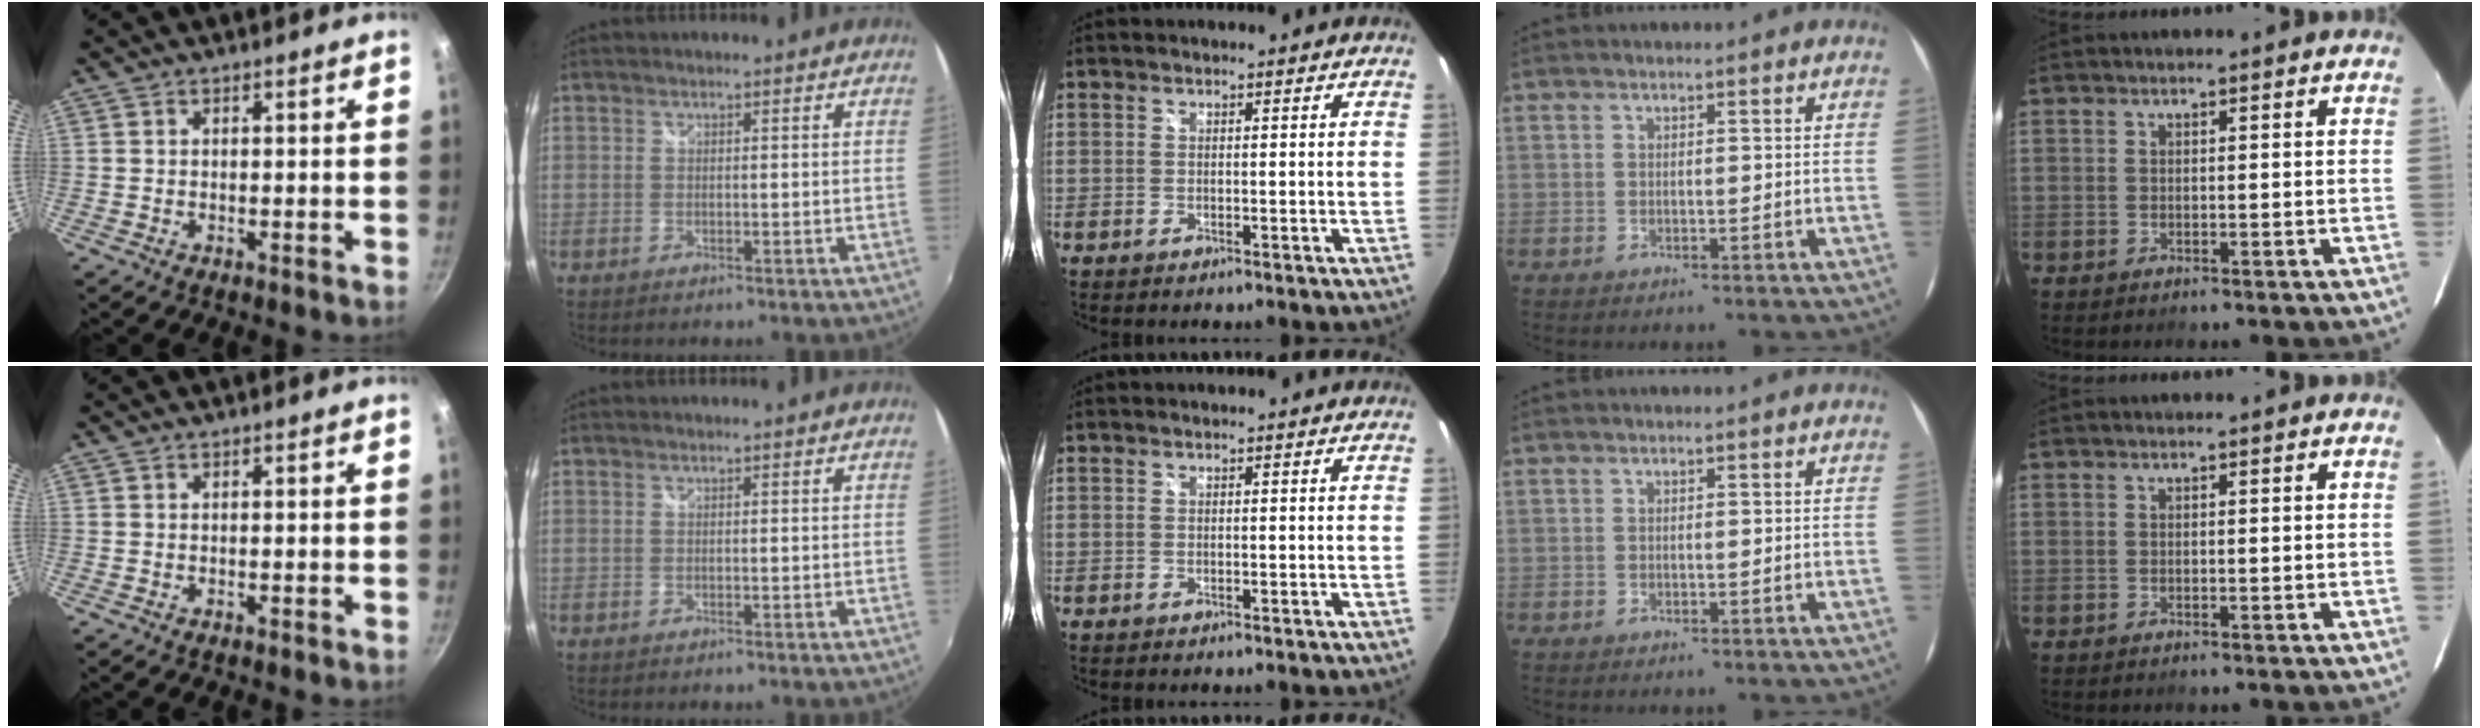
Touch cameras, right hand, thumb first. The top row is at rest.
{}